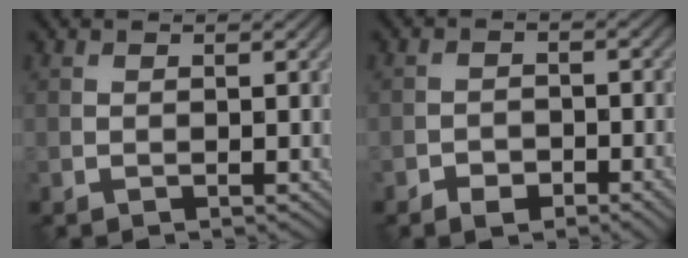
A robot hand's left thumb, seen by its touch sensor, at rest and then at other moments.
{"total": 4.7, "force": [-2.8, 2.5, 2.8], "torque": [-0.042, 0.004, -0.042]}